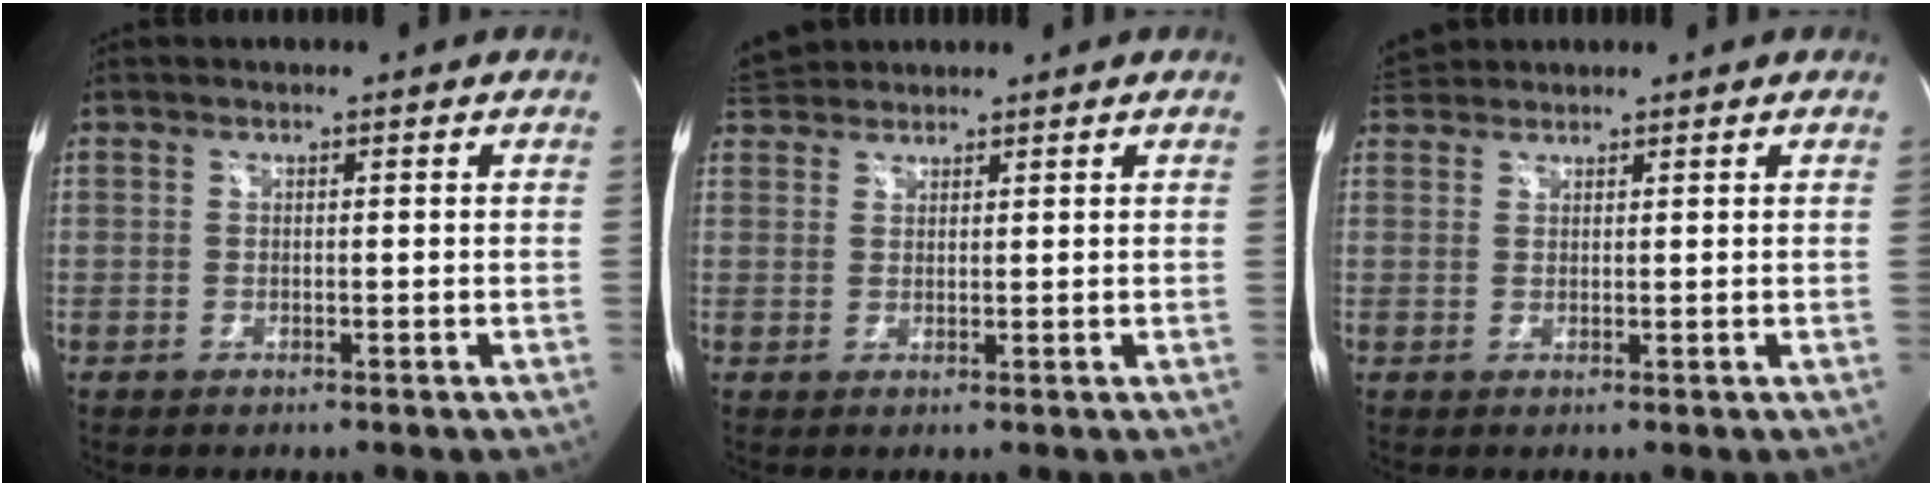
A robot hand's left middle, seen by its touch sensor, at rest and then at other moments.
{"total": 3.6, "force": [3.4, 1.1, 0.3], "torque": [-0.015, 0.026, 0.066]}
{"total": 2.6, "force": [2.5, 0.7, -0.1], "torque": [-0.007, 0.019, 0.048]}